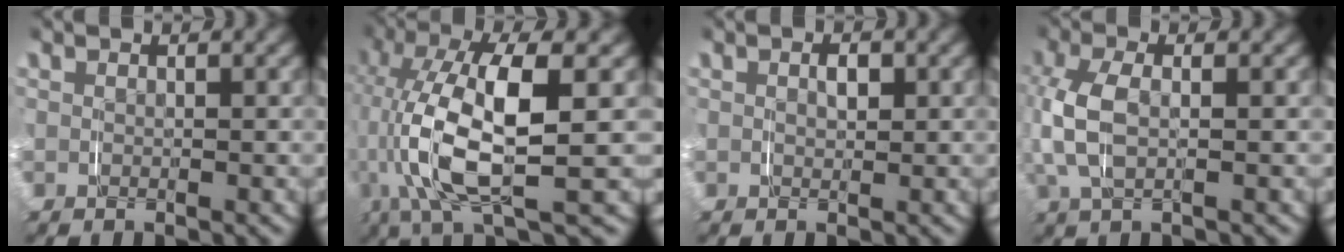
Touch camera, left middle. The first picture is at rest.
{"total": 9.2, "force": [0.2, 3.2, 8.6], "torque": [-0.177, 0.004, 0.004]}
{"total": 1.2, "force": [0.2, 0.7, 0.9], "torque": [-0.016, -0.001, 0.008]}
{"total": 5.2, "force": [0.3, 2.6, 4.5], "torque": [-0.128, -0.003, 0.010]}